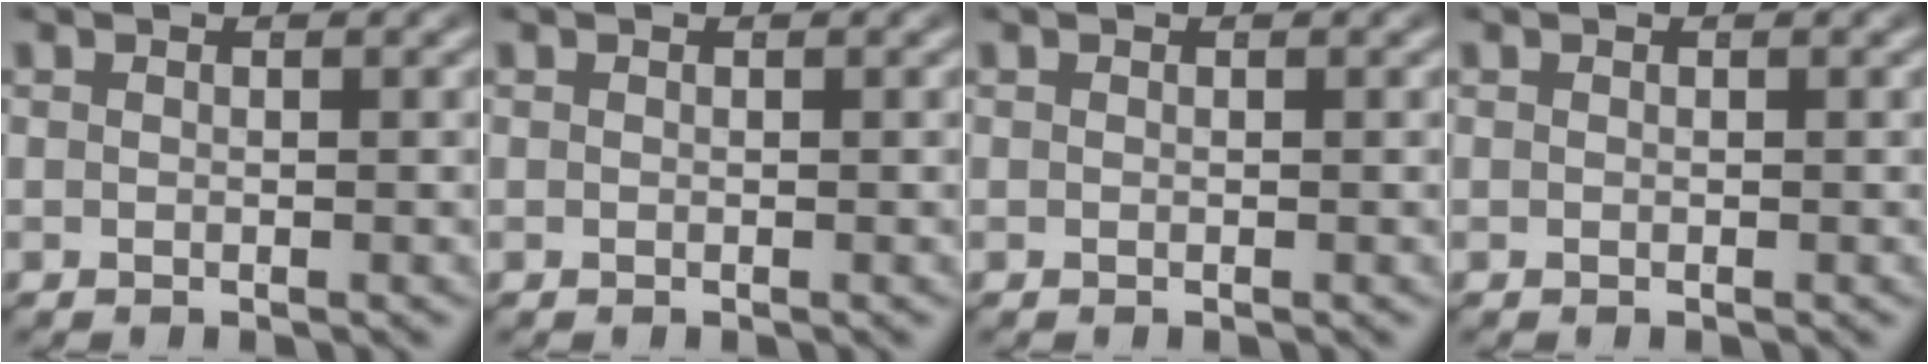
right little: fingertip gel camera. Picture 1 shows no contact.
{"total": 0.0}
{"total": 0.0}
{"total": 0.0}